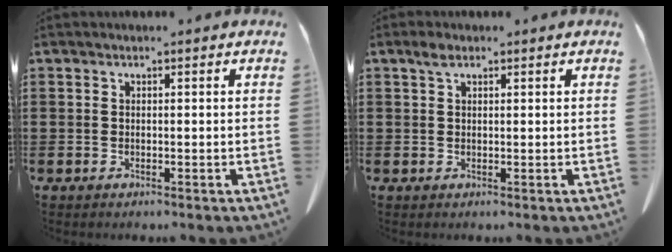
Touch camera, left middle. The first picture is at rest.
{"total": 1.7, "force": [0.9, 0.9, 1.0], "torque": [-0.025, 0.004, 0.017]}